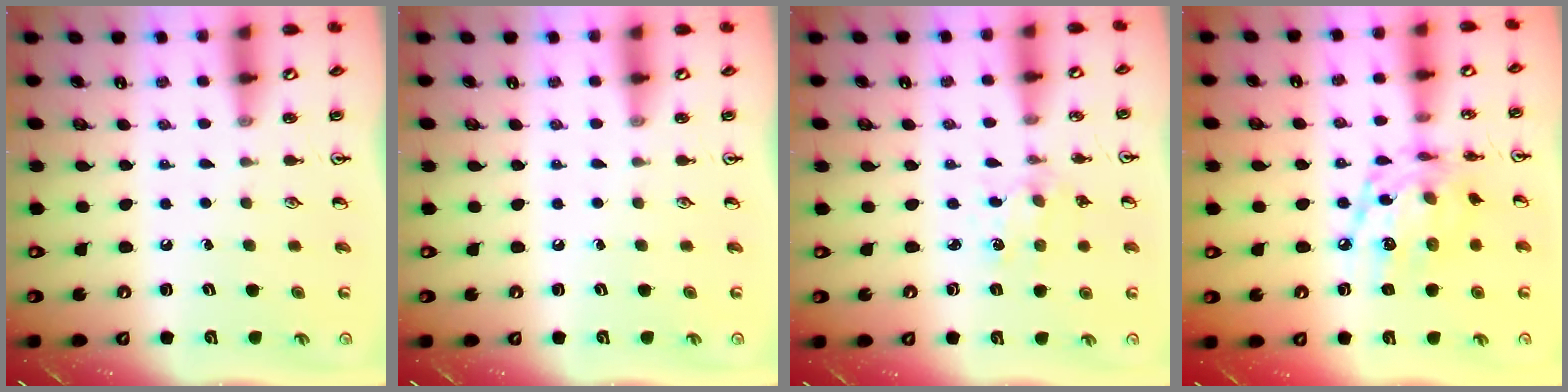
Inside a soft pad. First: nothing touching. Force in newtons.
{"total": 0.0}
{"total": 2.6, "press": 2.6, "slide": 0.4}
{"total": 14.0, "press": 14.0, "slide": 0.9}